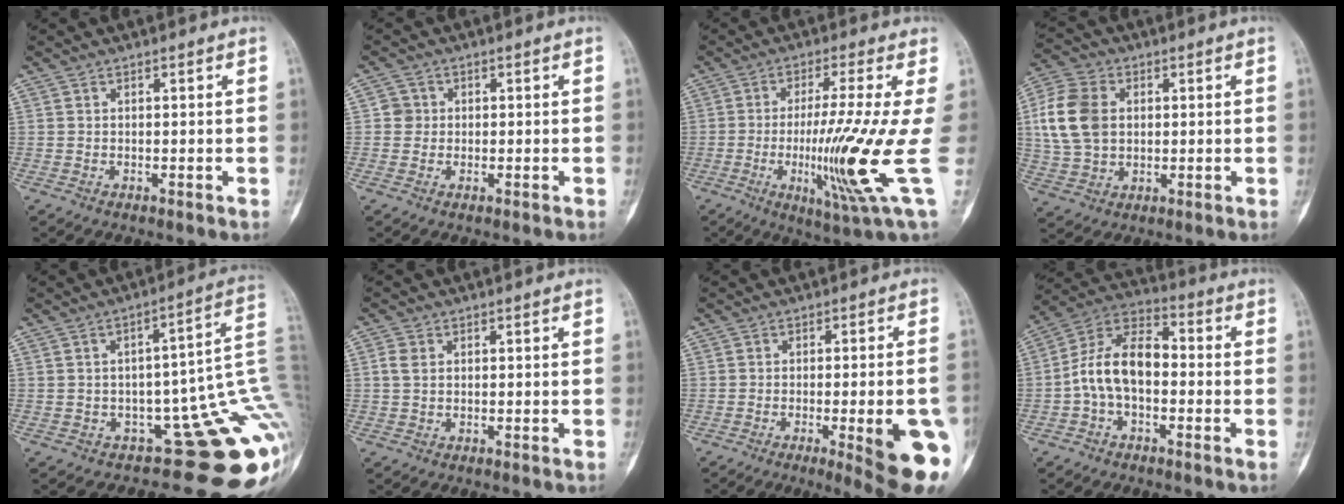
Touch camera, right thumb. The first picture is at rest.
{"total": 2.7, "force": [0.0, 2.7, 0.4], "torque": [0.017, 0.007, -0.005]}
{"total": 15.2, "force": [-2.0, -0.7, 15.1], "torque": [-0.271, -0.030, -0.039]}
{"total": 13.0, "force": [1.8, 9.5, 8.6], "torque": [-0.160, 0.007, 0.033]}
{"total": 19.1, "force": [-3.5, 8.4, 16.8], "torque": [-0.121, 0.063, -0.033]}
{"total": 2.6, "force": [0.5, 2.0, 1.7], "torque": [-0.033, 0.003, 0.007]}
{"total": 14.9, "force": [-4.7, 3.2, 13.7], "torque": [-0.128, 0.005, -0.046]}
{"total": 12.4, "force": [-1.6, 7.6, 9.7], "torque": [-0.165, 0.041, -0.041]}